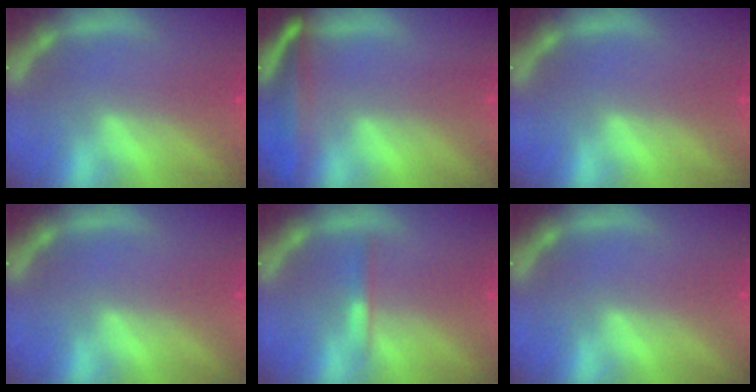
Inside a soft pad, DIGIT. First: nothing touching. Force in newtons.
{"total": 7.1}
{"total": 0.0}
{"total": 0.0}
{"total": 1.4}
{"total": 0.0}